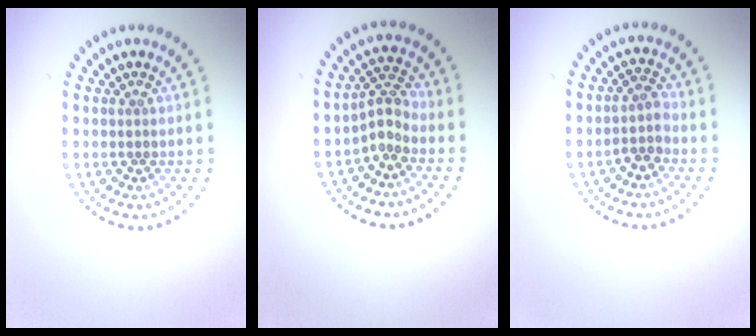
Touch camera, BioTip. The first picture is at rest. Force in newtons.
{"total": 2.3, "press": 1.5, "slide": 1.7}
{"total": 1.9, "press": 1.5, "slide": 1.1}